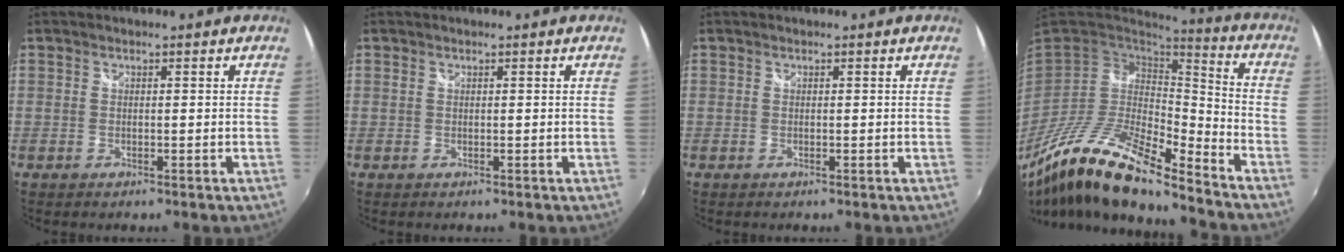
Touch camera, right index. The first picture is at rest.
{"total": 0.0}
{"total": 0.0}
{"total": 19.8, "force": [-14.5, 4.1, 12.9], "torque": [-0.243, -0.041, -0.279]}